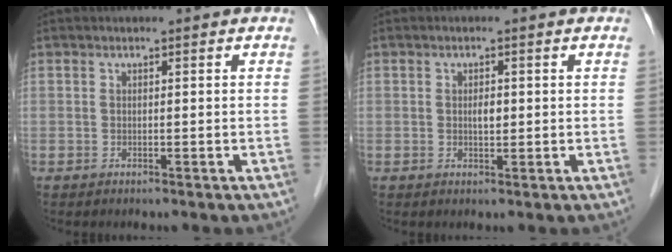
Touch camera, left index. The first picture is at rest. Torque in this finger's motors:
{"motor_torque": [0.29, 0.17, 0.03, 0.00]}